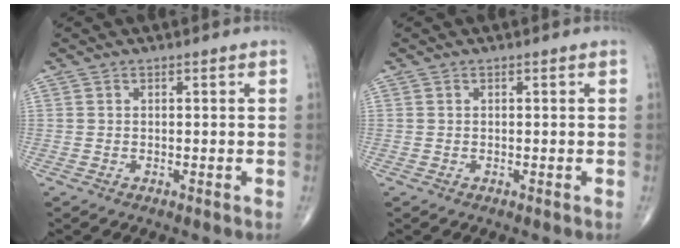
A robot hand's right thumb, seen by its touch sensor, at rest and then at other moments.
{"total": 0.0}